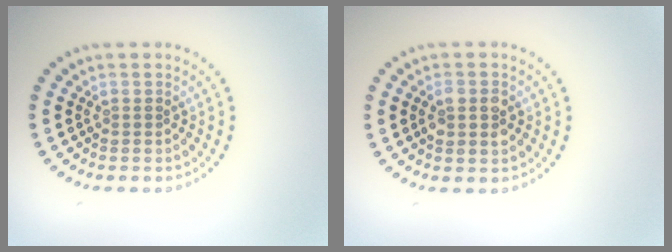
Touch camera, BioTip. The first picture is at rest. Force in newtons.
{"total": 2.6, "press": 2.6, "slide": 0.2}